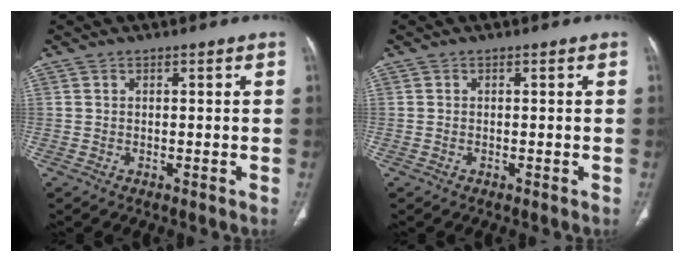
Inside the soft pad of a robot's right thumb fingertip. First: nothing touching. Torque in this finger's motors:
{"motor_torque": [0.11, -0.03, -0.04, -0.61, -0.02]}